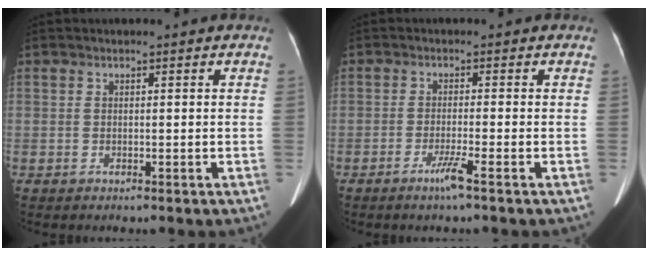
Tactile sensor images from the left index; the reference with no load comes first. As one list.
[{"total": 2.8, "force": [-1.8, -0.6, 2.0], "torque": [-0.046, -0.008, -0.037]}]